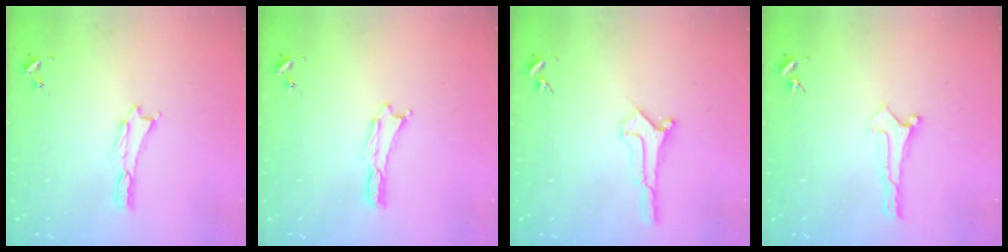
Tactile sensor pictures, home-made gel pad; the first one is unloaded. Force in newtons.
{"total": 0.0}
{"total": 0.9, "press": 0.9, "slide": 0.1}
{"total": 0.0}